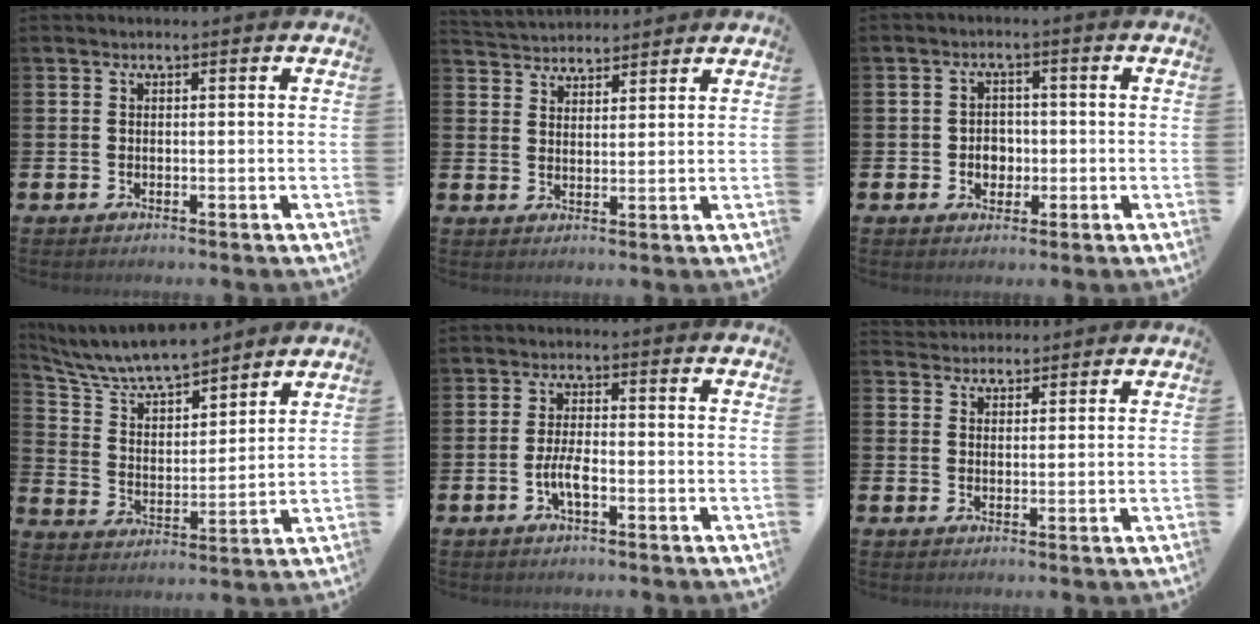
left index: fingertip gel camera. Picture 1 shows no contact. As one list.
[{"total": 3.8, "force": [3.6, 0.9, -0.5], "torque": [-0.010, -0.013, 0.068]}, {"total": 2.8, "force": [-0.5, 2.5, 1.3], "torque": [-0.013, 0.000, -0.018]}, {"total": 8.2, "force": [7.7, 1.4, 2.3], "torque": [-0.085, -0.048, 0.137]}, {"total": 3.6, "force": [-1.2, 1.3, 3.1], "torque": [-0.074, 0.003, -0.026]}, {"total": 3.0, "force": [2.9, 0.9, -0.3], "torque": [-0.001, -0.009, 0.054]}]